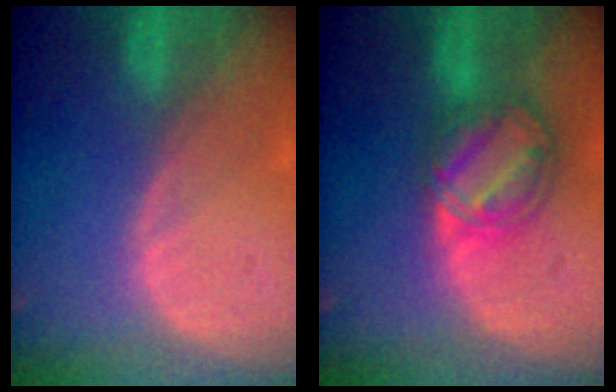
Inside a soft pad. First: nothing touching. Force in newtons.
{"total": 8.2, "press": 7.0, "slide": 4.2}